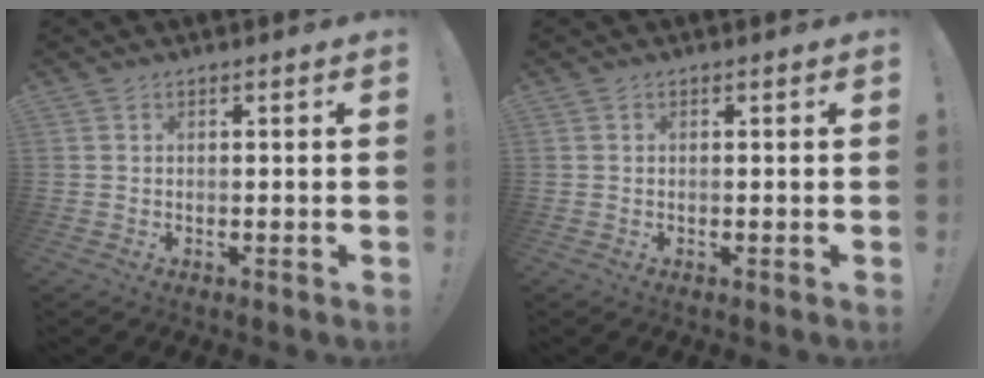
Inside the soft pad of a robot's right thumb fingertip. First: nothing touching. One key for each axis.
{"total": 0.0}